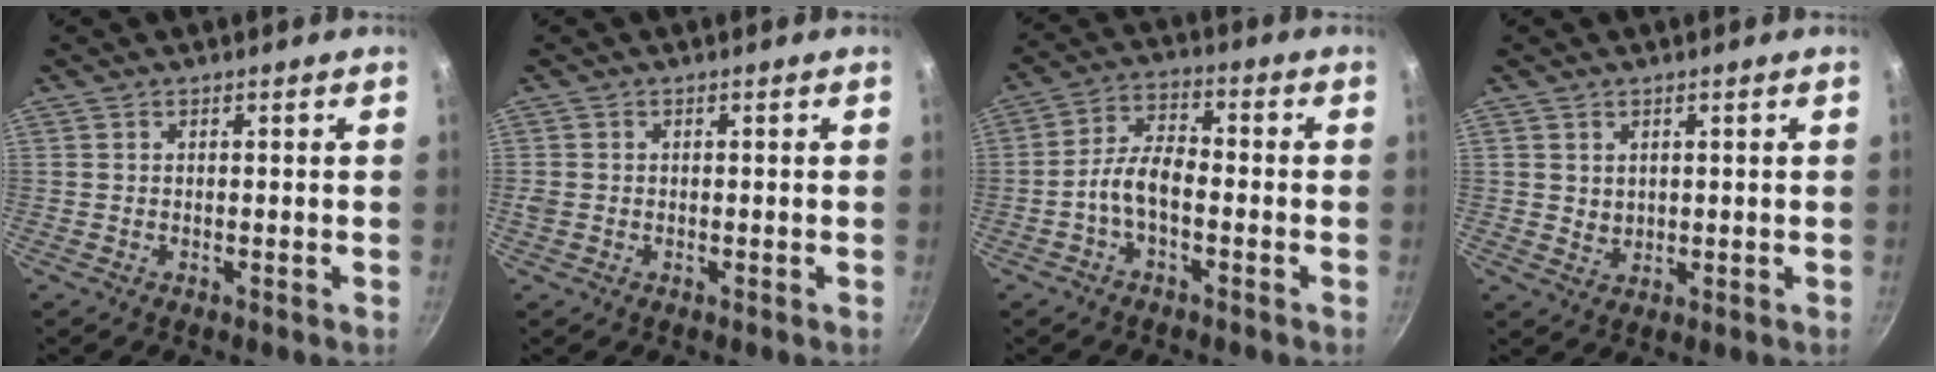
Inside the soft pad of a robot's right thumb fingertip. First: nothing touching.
{"total": 1.3, "force": [-0.2, 1.2, 0.6], "torque": [-0.011, 0.002, -0.005]}
{"total": 7.0, "force": [-2.3, 3.6, 5.6], "torque": [-0.096, 0.036, -0.052]}
{"total": 2.1, "force": [0.8, 1.7, 0.7], "torque": [-0.003, -0.007, 0.019]}